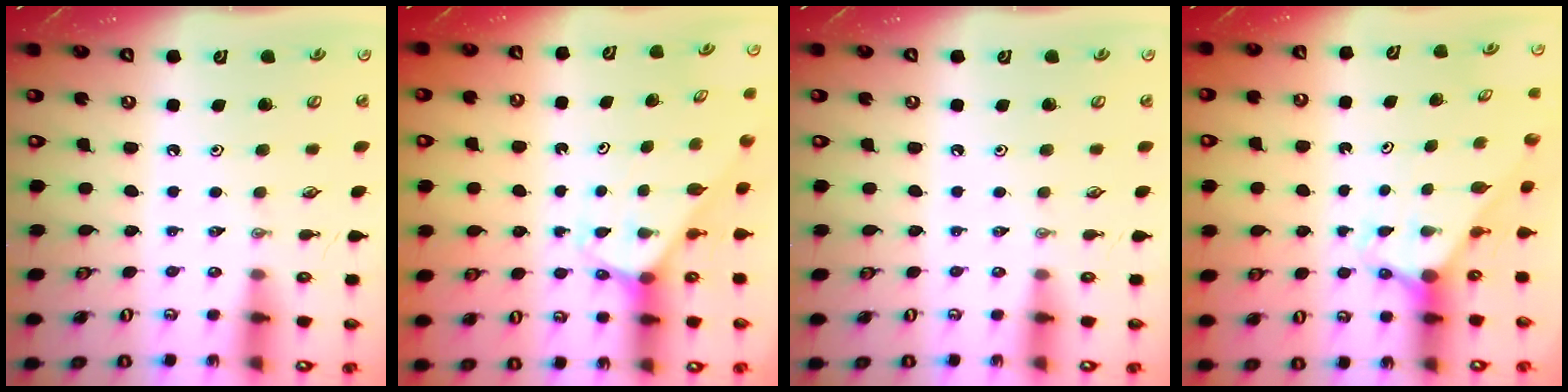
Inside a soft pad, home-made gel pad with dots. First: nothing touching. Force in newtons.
{"total": 2.5, "press": 2.5, "slide": 0.2}
{"total": 0.0}
{"total": 3.0, "press": 3.0, "slide": 0.0}